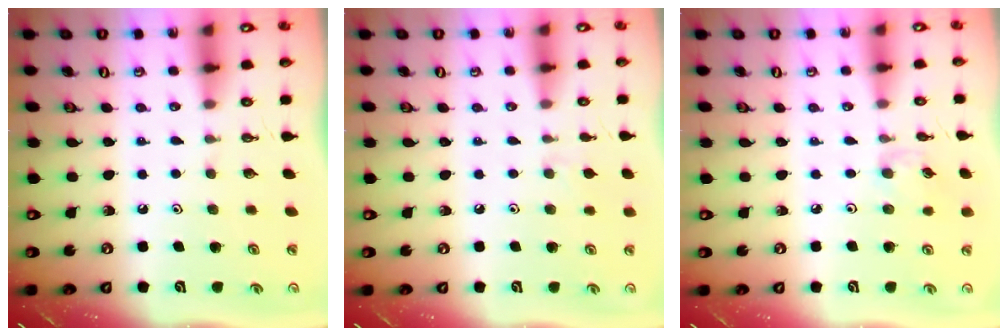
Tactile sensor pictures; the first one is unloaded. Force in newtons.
{"total": 5.5, "press": 5.5, "slide": 0.7}
{"total": 3.2, "press": 3.2, "slide": 0.5}